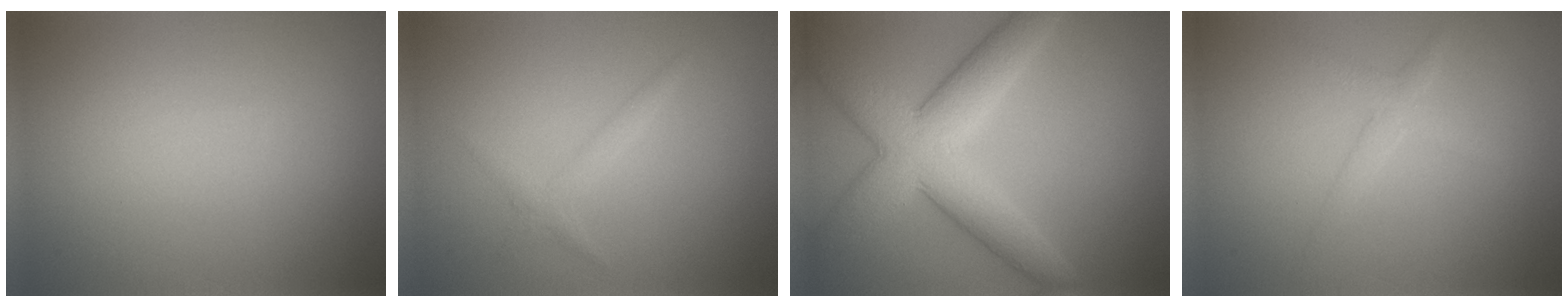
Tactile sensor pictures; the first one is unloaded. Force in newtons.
{"total": 1.3, "press": 1.3, "slide": 0.0}
{"total": 7.7, "press": 7.7, "slide": 0.1}
{"total": 1.5, "press": 1.5, "slide": 0.1}